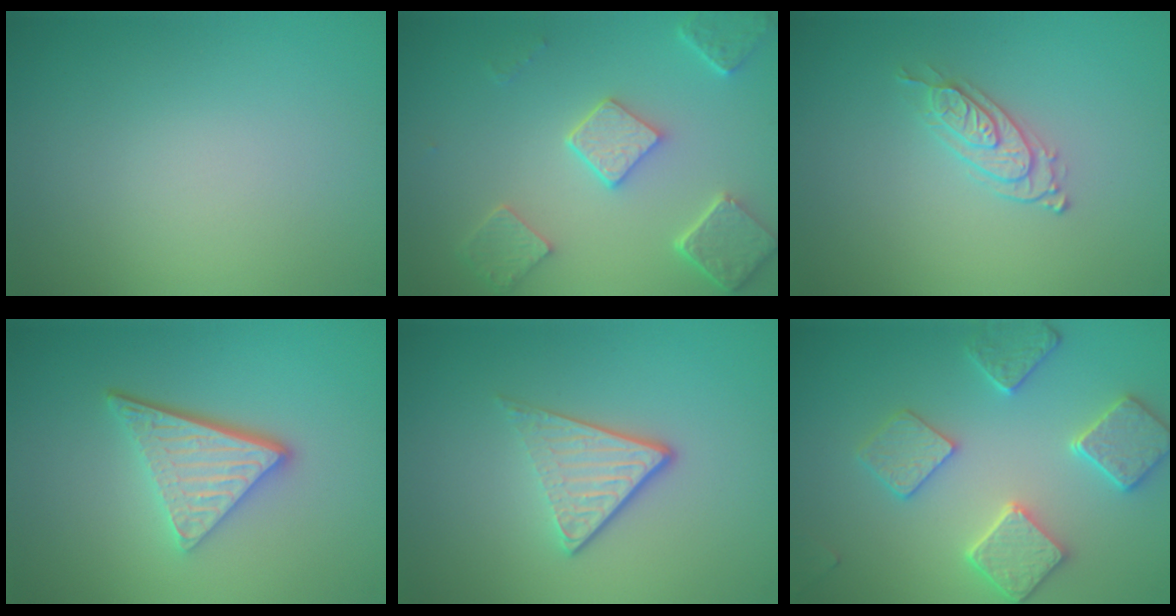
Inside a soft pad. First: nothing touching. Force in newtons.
{"total": 4.9, "press": 3.8, "slide": 3.1}
{"total": 2.3, "press": 2.1, "slide": 0.9}
{"total": 5.0, "press": 3.5, "slide": 3.6}
{"total": 3.6, "press": 2.4, "slide": 2.6}
{"total": 4.2, "press": 4.1, "slide": 0.9}